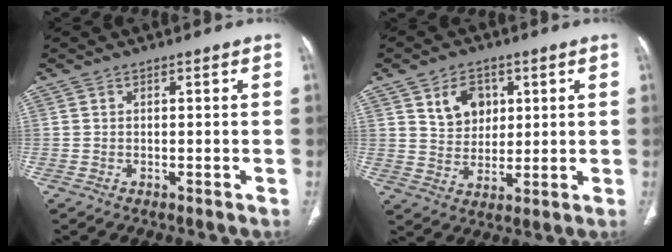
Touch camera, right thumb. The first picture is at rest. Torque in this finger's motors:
{"motor_torque": [-0.63, 0.79, -0.16, 0.19, 0.04]}